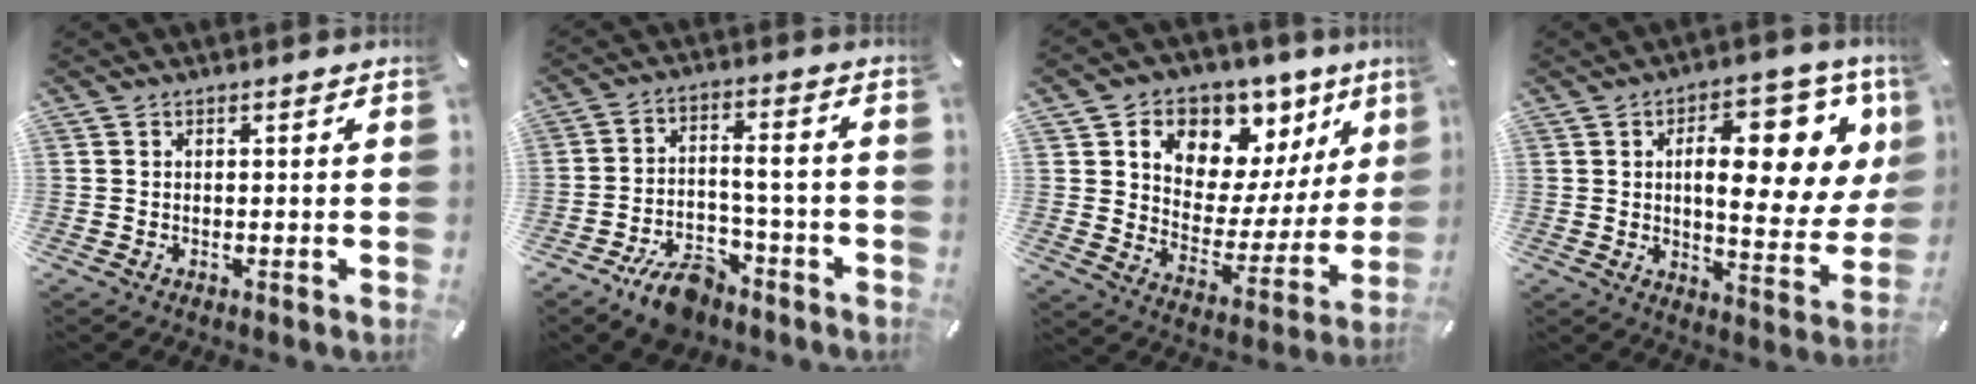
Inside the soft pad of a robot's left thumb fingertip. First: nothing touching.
{"total": 10.8, "force": [-6.5, 5.8, 6.5], "torque": [-0.107, 0.049, -0.113]}
{"total": 9.7, "force": [6.0, 7.4, 2.0], "torque": [-0.024, -0.075, 0.108]}
{"total": 18.2, "force": [6.1, 8.2, 15.1], "torque": [-0.205, -0.035, 0.093]}